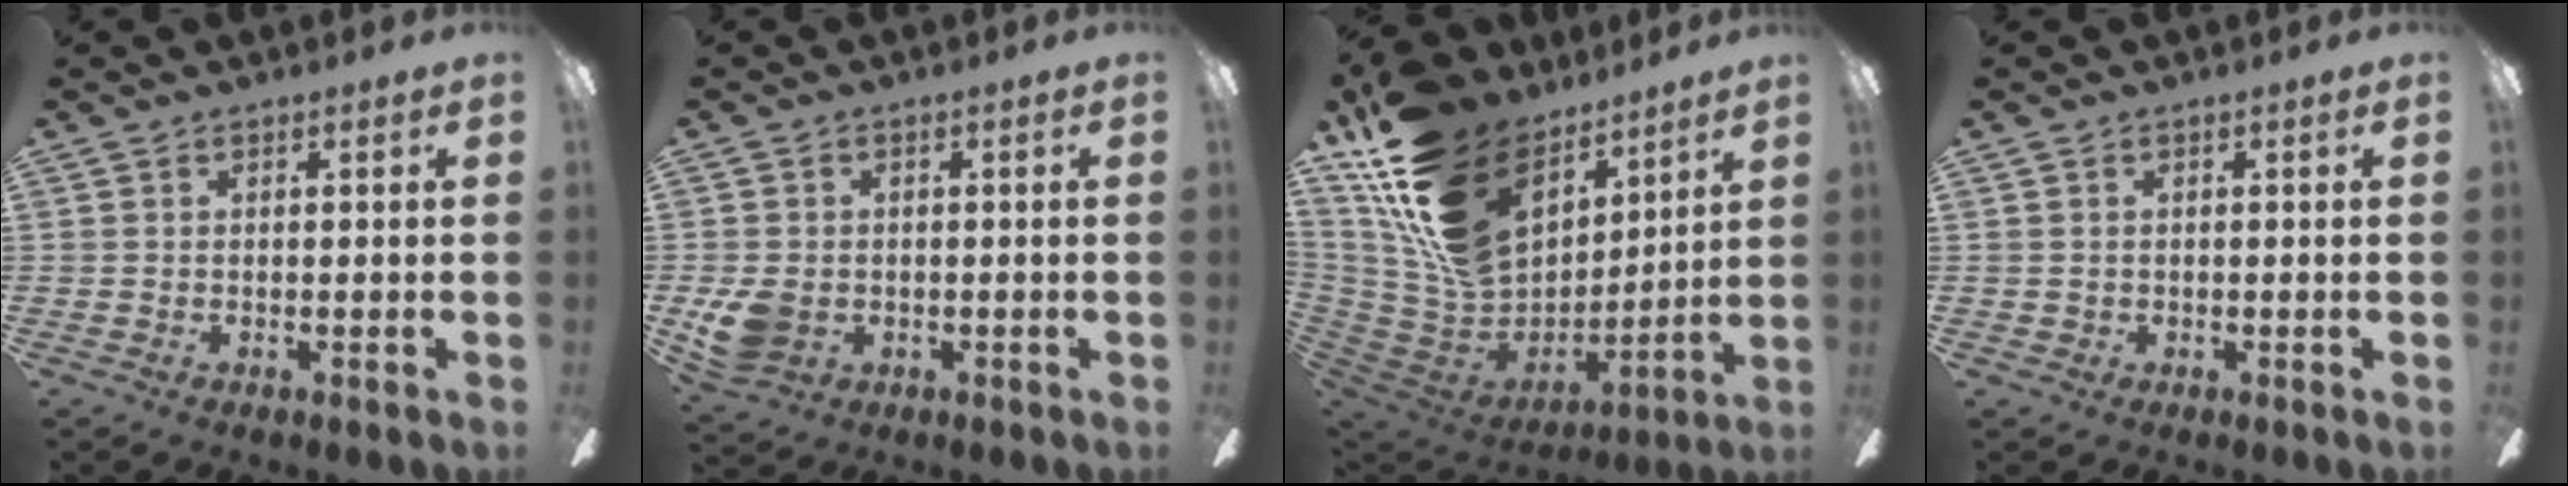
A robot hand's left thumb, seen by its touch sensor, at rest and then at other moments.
{"total": 6.8, "force": [-1.1, 5.5, 3.7], "torque": [-0.073, 0.005, -0.020]}
{"total": 23.2, "force": [13.0, 14.4, 12.7], "torque": [-0.260, -0.065, 0.245]}
{"total": 0.8, "force": [0.1, 0.8, 0.1], "torque": [-0.002, 0.005, 0.000]}